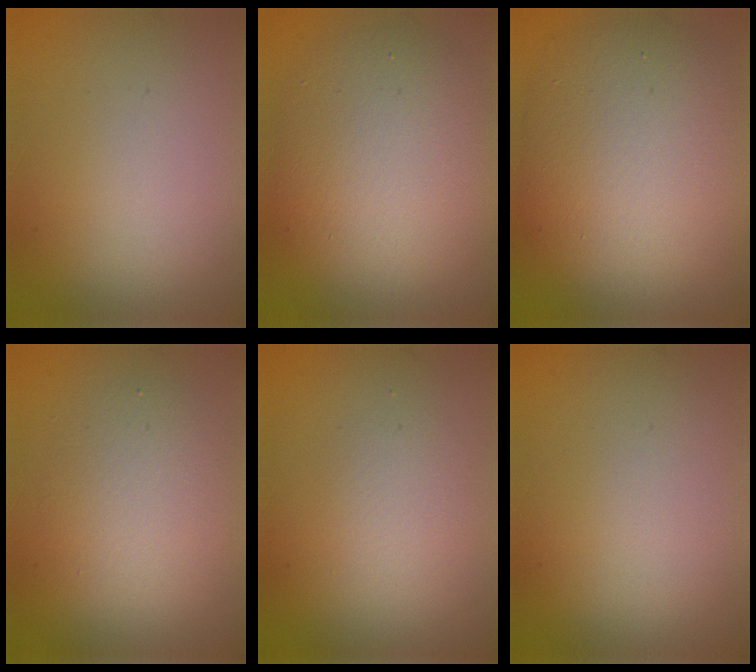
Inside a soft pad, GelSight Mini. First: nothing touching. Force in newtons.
{"total": 7.6, "press": 7.6, "slide": 0.4}
{"total": 10.3, "press": 10.3, "slide": 0.3}
{"total": 4.0, "press": 4.0, "slide": 0.1}
{"total": 1.7, "press": 1.7, "slide": 0.0}
{"total": 0.0}